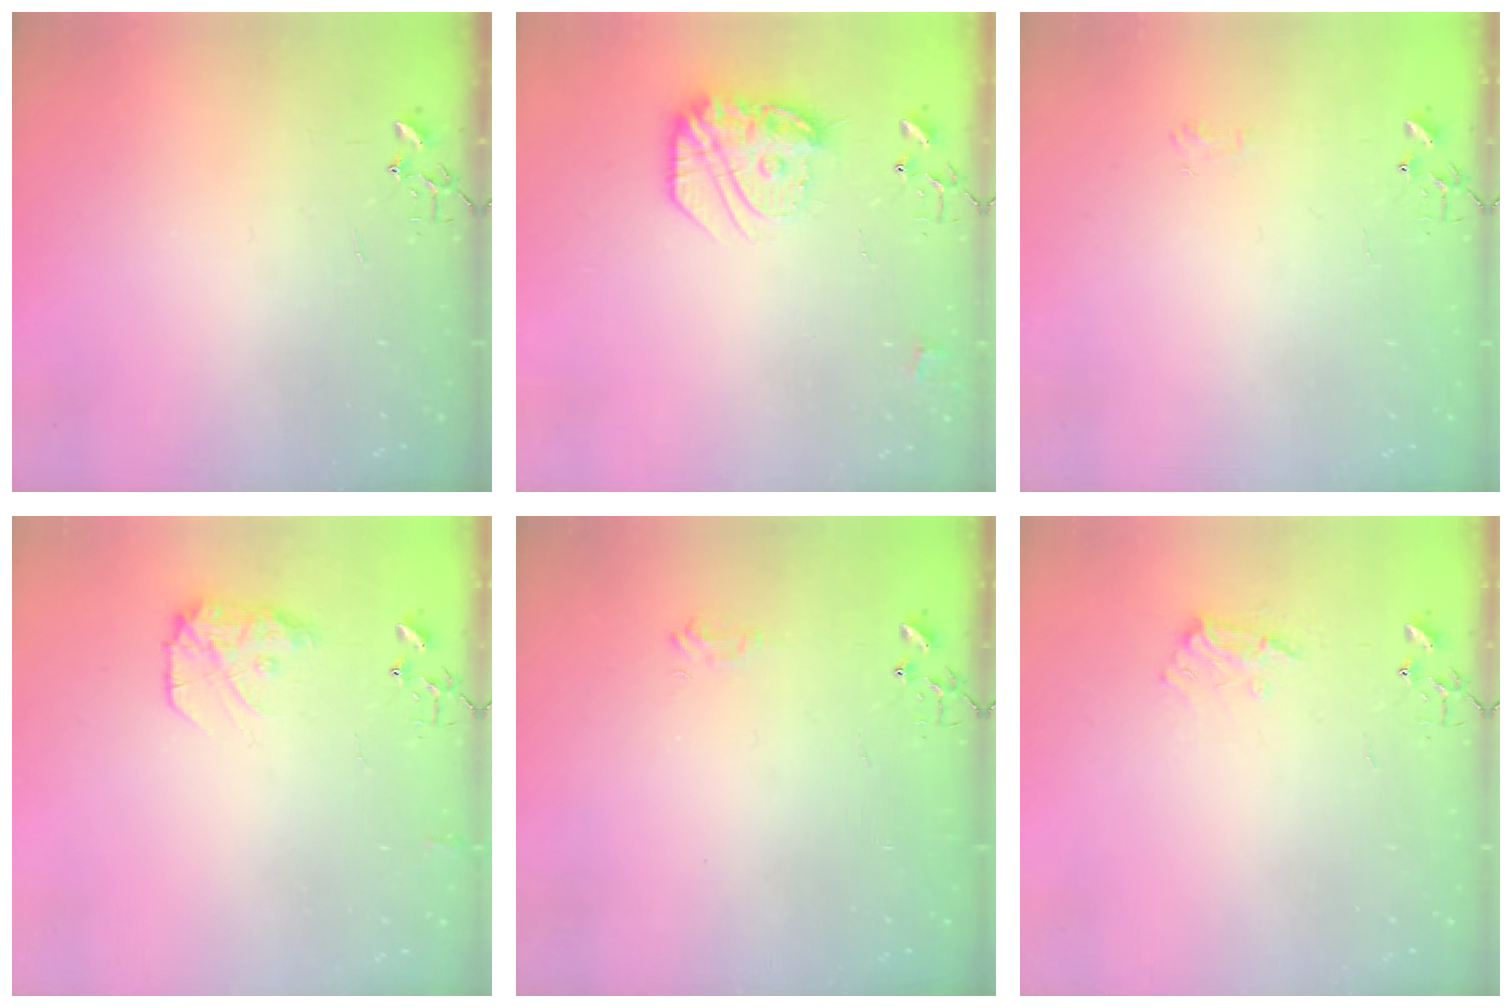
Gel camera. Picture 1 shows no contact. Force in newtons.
{"total": 17.4, "press": 17.3, "slide": 1.2}
{"total": 4.8, "press": 4.7, "slide": 0.6}
{"total": 10.8, "press": 10.8, "slide": 0.4}
{"total": 6.3, "press": 6.3, "slide": 0.8}
{"total": 9.0, "press": 8.9, "slide": 1.1}